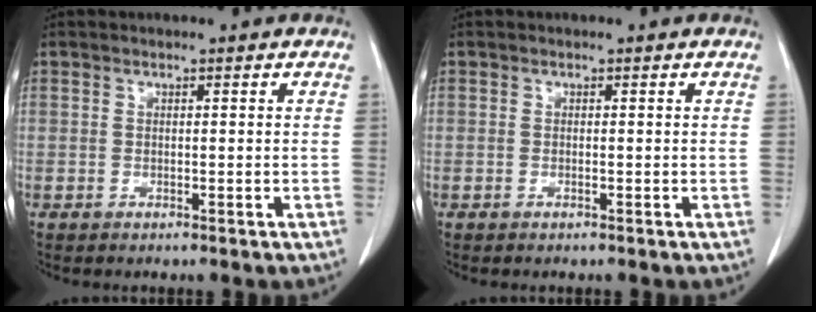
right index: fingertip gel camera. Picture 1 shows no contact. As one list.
[{"total": 0.0}]